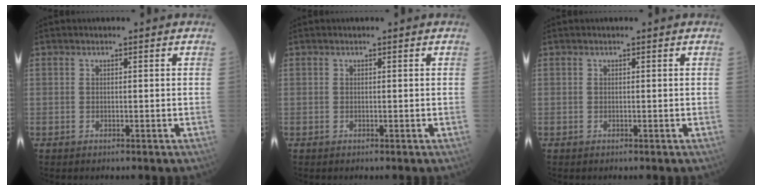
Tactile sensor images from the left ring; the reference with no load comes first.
{"total": 0.0}
{"total": 0.0}